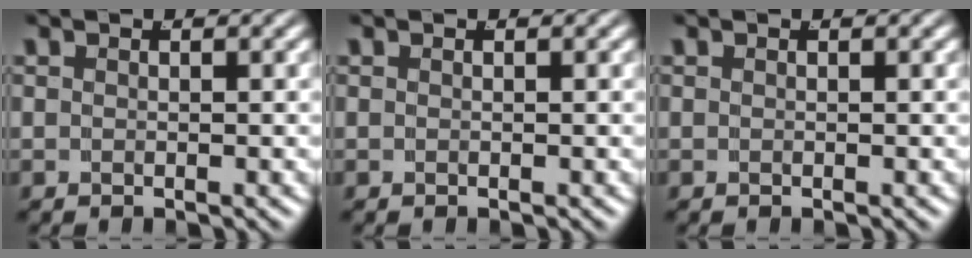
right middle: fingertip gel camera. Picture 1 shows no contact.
{"total": 0.0}
{"total": 0.0}